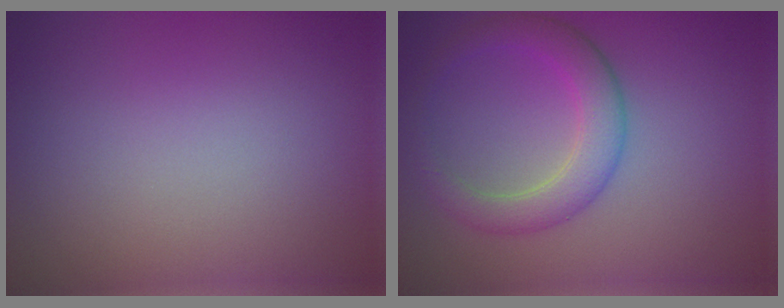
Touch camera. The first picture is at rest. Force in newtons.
{"total": 3.9, "press": 3.9, "slide": 0.3}